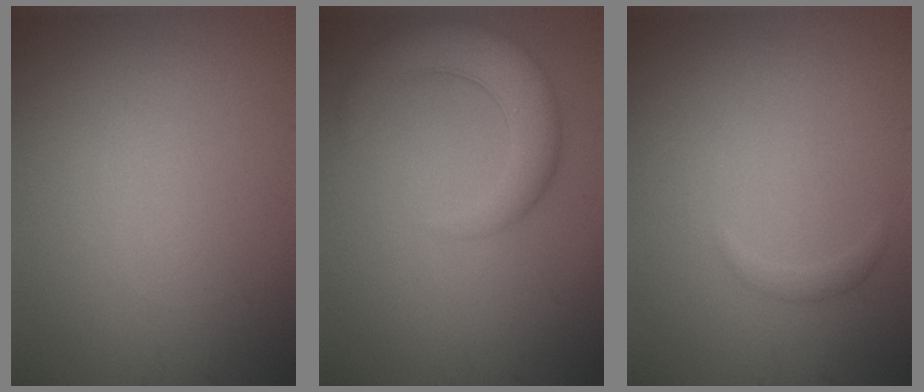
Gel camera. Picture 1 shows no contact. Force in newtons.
{"total": 4.9, "press": 4.9, "slide": 0.3}
{"total": 0.7, "press": 0.7, "slide": 0.0}